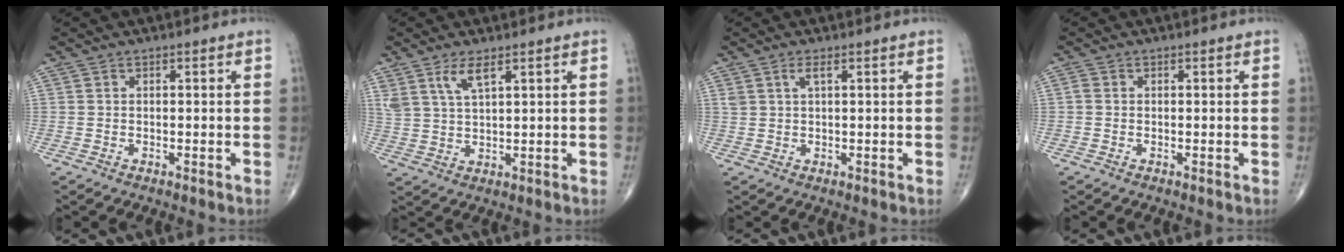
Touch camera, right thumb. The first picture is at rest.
{"total": 4.8, "force": [2.9, 1.4, 3.5], "torque": [-0.075, -0.013, 0.064]}
{"total": 1.8, "force": [1.0, 0.5, 1.5], "torque": [-0.037, 0.004, 0.022]}
{"total": 0.8, "force": [-0.1, 0.6, 0.4], "torque": [-0.007, 0.000, -0.005]}